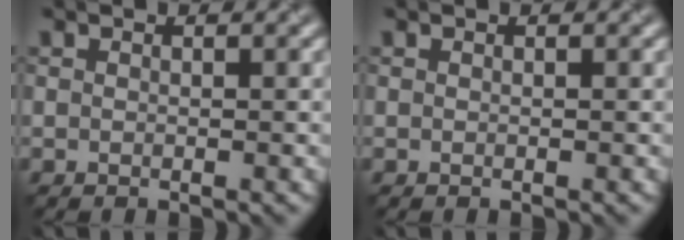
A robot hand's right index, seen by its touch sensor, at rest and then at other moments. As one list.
[{"total": 0.0}]